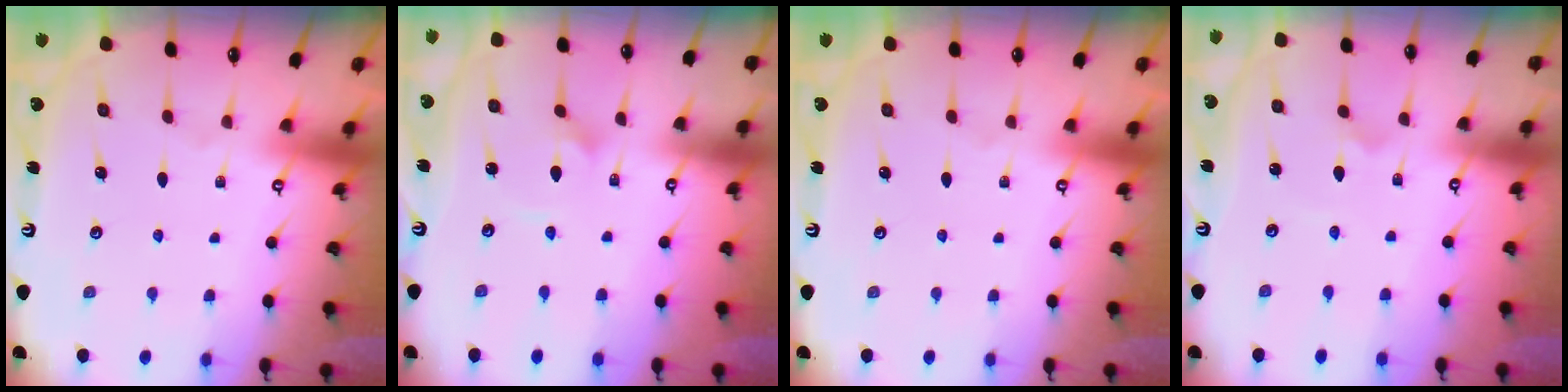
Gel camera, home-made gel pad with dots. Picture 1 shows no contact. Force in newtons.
{"total": 1.6, "press": 1.6, "slide": 0.0}
{"total": 0.0}
{"total": 2.4, "press": 2.4, "slide": 0.2}